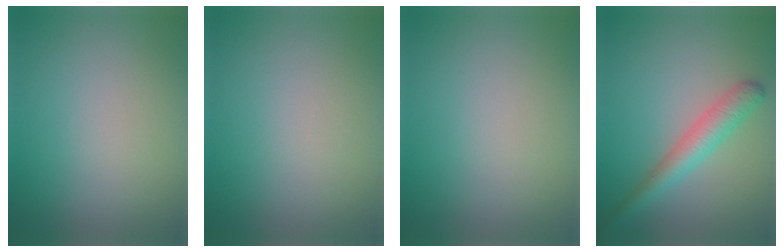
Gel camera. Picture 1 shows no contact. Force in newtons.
{"total": 0.0}
{"total": 0.0}
{"total": 3.5, "press": 3.5, "slide": 0.0}